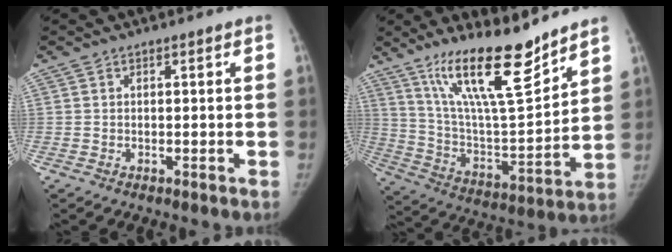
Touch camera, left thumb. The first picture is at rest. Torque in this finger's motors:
{"motor_torque": [1.26, -0.67, 1.55, -1.22, 0.49]}